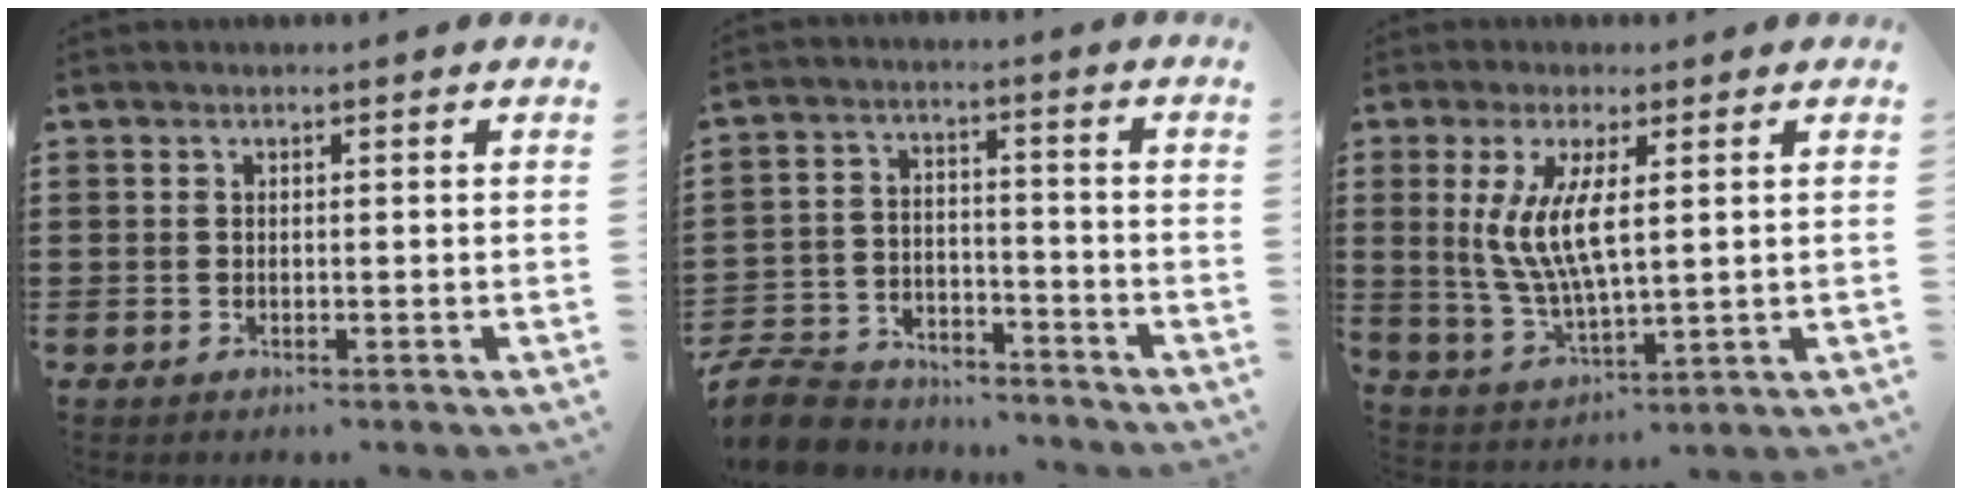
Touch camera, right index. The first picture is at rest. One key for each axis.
{"total": 8.2, "fx": -7.8, "fy": 2.0, "fz": 1.2, "tx": -0.041, "ty": 0.020, "tz": -0.159}
{"total": 8.1, "fx": 1.5, "fy": 2.6, "fz": 7.5, "tx": -0.161, "ty": -0.002, "tz": 0.023}